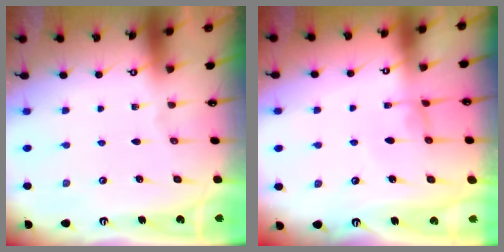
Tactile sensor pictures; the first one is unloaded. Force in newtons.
{"total": 0.0}